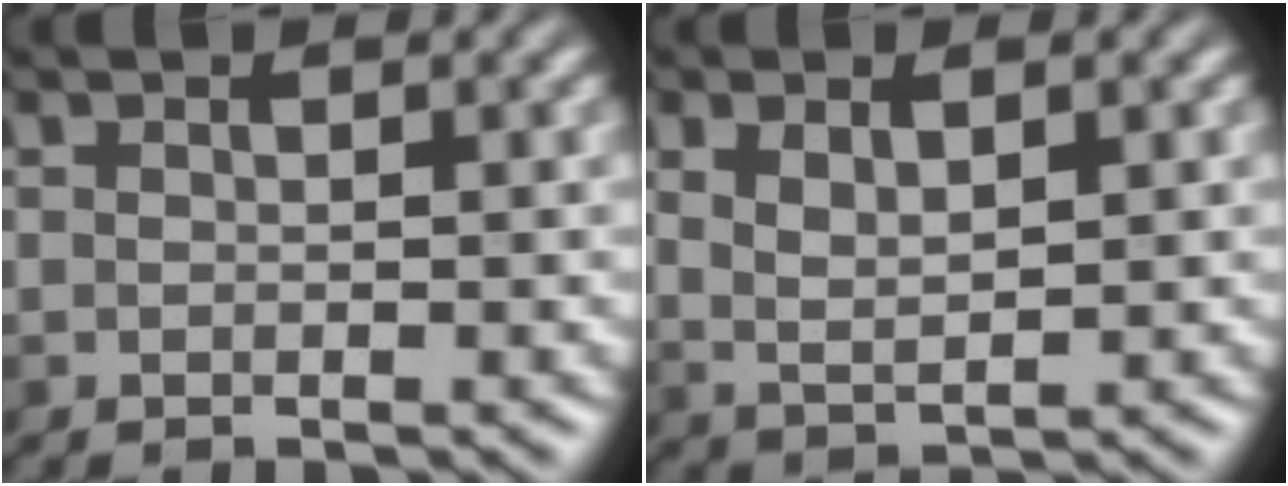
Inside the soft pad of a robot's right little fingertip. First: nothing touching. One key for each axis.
{"total": 2.7, "fx": 1.0, "fy": 1.0, "fz": 2.2, "tx": -0.047, "ty": -0.002, "tz": 0.023}